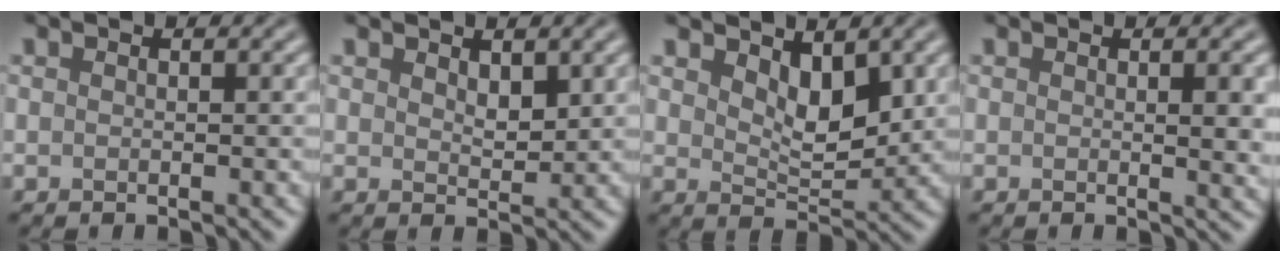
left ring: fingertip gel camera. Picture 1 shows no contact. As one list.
[{"total": 1.8, "force": [1.1, 0.9, 1.2], "torque": [-0.019, -0.004, 0.022]}, {"total": 3.6, "force": [1.8, 1.8, 2.6], "torque": [-0.046, -0.012, 0.030]}, {"total": 2.7, "force": [0.3, 0.7, 2.6], "torque": [-0.028, -0.004, 0.003]}]